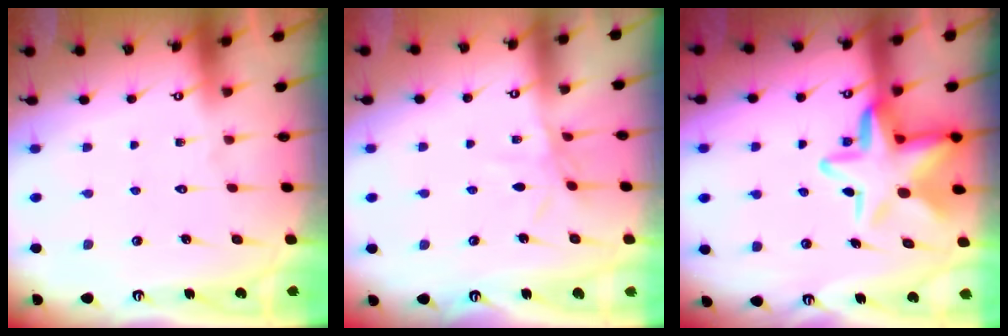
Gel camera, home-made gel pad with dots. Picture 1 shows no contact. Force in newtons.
{"total": 5.6, "press": 5.6, "slide": 0.6}
{"total": 15.0, "press": 14.8, "slide": 2.7}